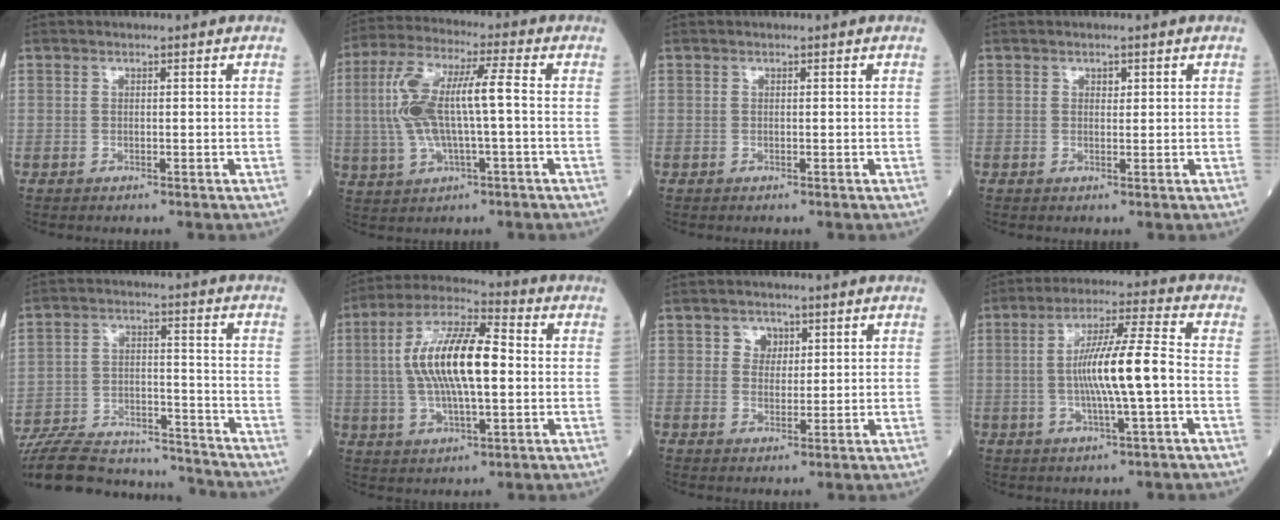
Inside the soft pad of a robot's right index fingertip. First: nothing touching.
{"total": 12.1, "force": [0.0, 2.6, 11.9], "torque": [-0.252, 0.024, 0.002]}
{"total": 0.0}
{"total": 0.9, "force": [0.5, 0.6, 0.5], "torque": [-0.004, -0.003, 0.006]}
{"total": 20.7, "force": [-19.5, 4.0, 5.6], "torque": [-0.133, 0.002, -0.298]}
{"total": 14.4, "force": [0.7, 4.1, 13.8], "torque": [-0.273, 0.020, 0.010]}
{"total": 2.8, "force": [1.3, 2.3, 1.0], "torque": [-0.011, 0.002, 0.019]}
{"total": 10.8, "force": [-1.2, 0.2, 10.8], "torque": [-0.194, 0.011, -0.028]}